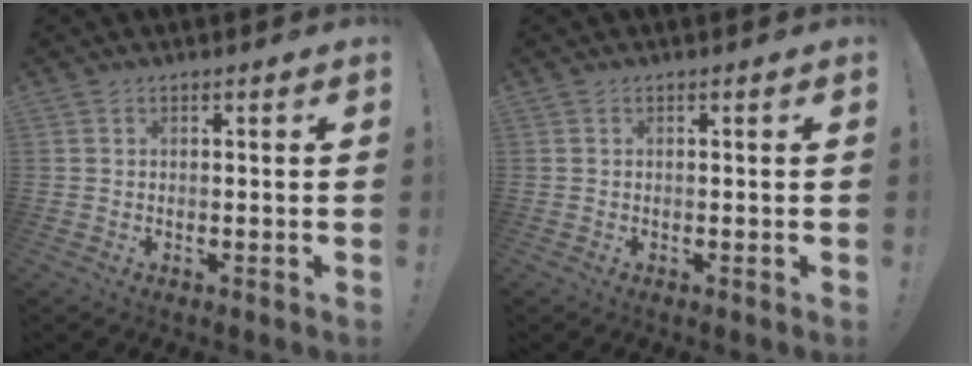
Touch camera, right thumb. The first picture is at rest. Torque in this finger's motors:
{"motor_torque": [-0.06, 0.07, -0.07, 0.07, 0.01]}